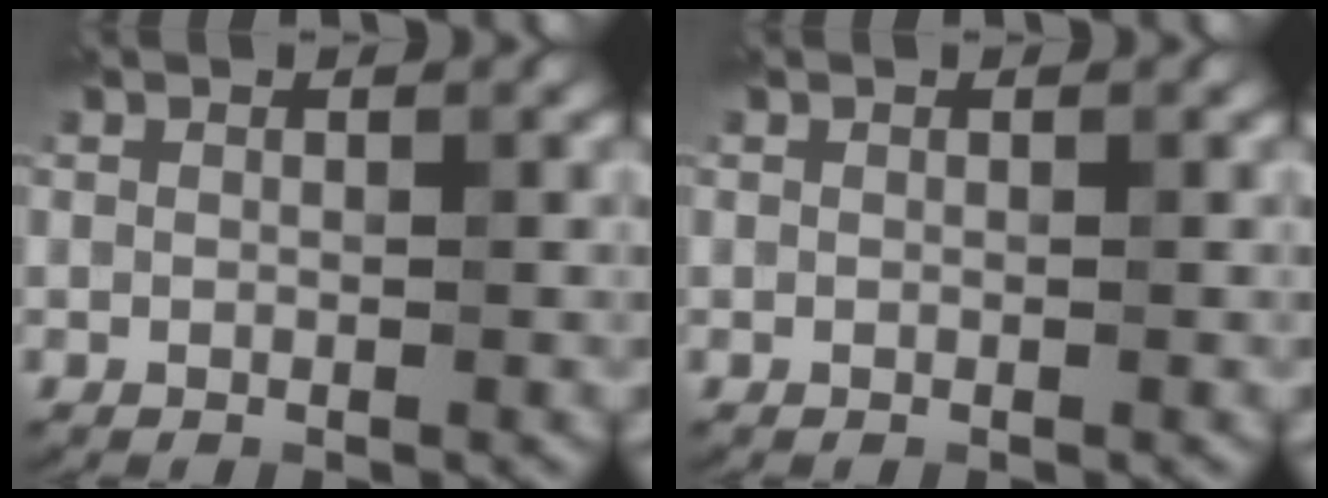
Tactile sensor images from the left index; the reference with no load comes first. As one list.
[{"total": 0.0}]